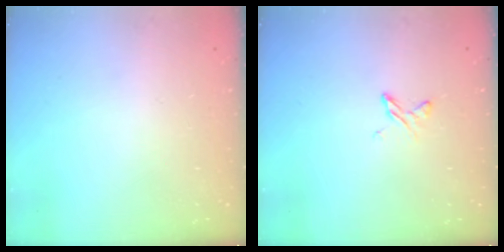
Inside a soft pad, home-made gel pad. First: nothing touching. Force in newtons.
{"total": 4.5, "press": 4.5, "slide": 0.5}